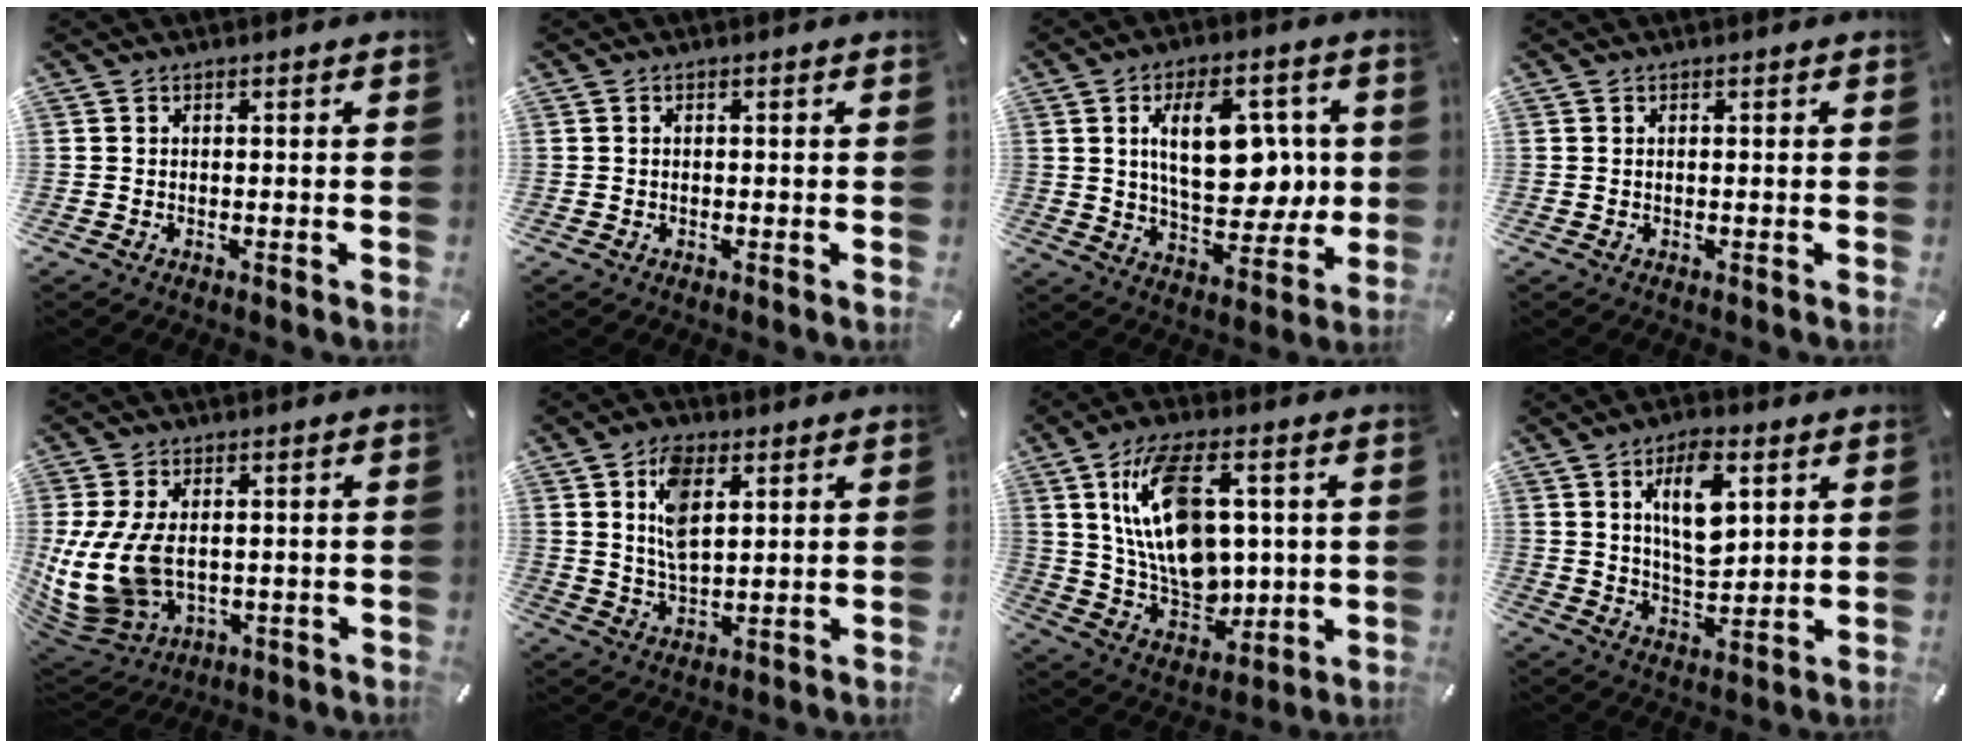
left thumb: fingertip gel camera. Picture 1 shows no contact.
{"total": 0.5, "force": [0.0, 0.4, 0.4], "torque": [-0.008, 0.002, -0.002]}
{"total": 16.6, "force": [3.3, 9.8, 13.0], "torque": [-0.210, 0.004, 0.054]}
{"total": 0.0}
{"total": 12.6, "force": [0.5, 8.9, 8.9], "torque": [-0.216, -0.008, 0.010]}
{"total": 9.7, "force": [3.7, 5.7, 6.9], "torque": [-0.145, -0.001, 0.063]}
{"total": 17.5, "force": [4.6, 10.9, 13.0], "torque": [-0.243, -0.007, 0.082]}
{"total": 11.1, "force": [4.5, 5.2, 8.6], "torque": [-0.151, -0.007, 0.075]}